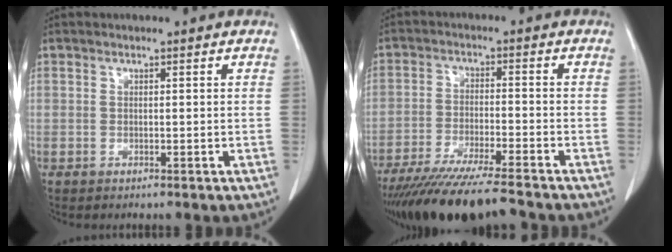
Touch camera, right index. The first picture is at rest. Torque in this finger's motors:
{"motor_torque": [1.17, -0.98, 0.29, 0.15]}